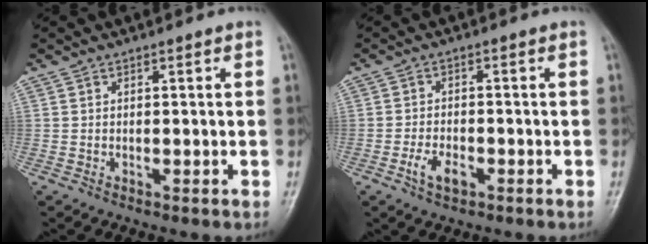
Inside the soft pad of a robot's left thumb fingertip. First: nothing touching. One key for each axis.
{"total": 4.0, "fx": -1.9, "fy": 2.2, "fz": 2.8, "tx": -0.052, "ty": 0.010, "tz": -0.035}